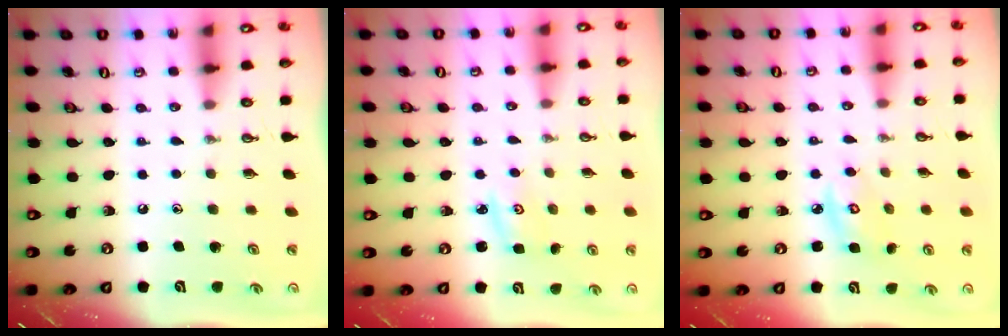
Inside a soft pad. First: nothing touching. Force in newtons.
{"total": 2.9, "press": 2.8, "slide": 0.4}
{"total": 4.8, "press": 4.7, "slide": 0.2}